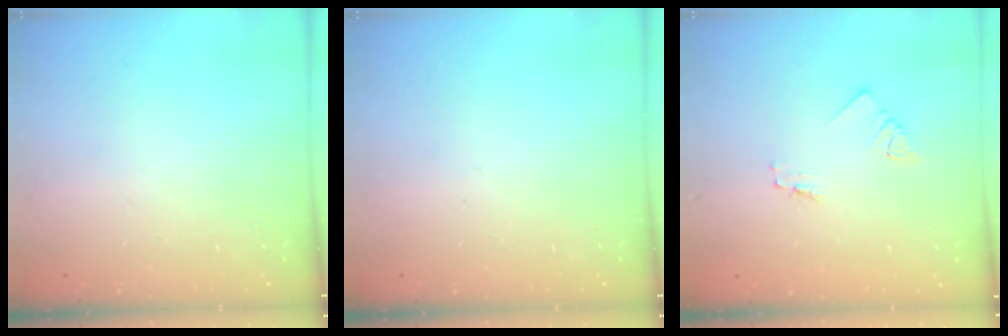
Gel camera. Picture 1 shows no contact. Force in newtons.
{"total": 0.0}
{"total": 1.2, "press": 1.2, "slide": 0.1}